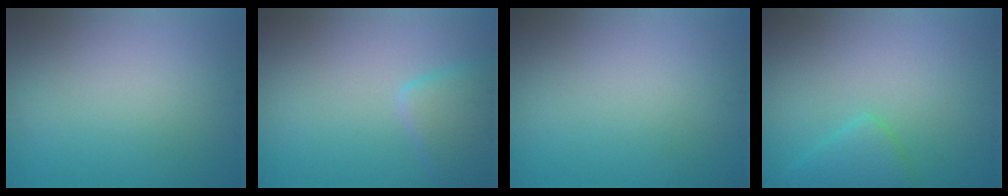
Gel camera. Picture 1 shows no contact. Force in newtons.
{"total": 3.3, "press": 3.2, "slide": 0.2}
{"total": 0.0}
{"total": 2.8, "press": 2.8, "slide": 0.2}